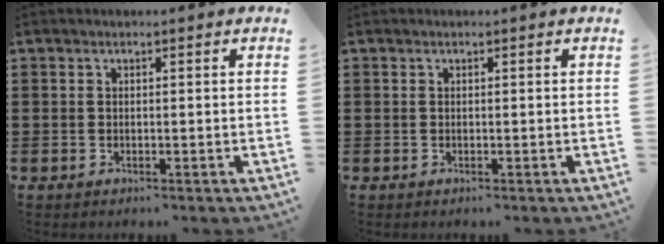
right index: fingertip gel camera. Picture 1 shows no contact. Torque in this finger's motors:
{"motor_torque": [0.13, 0.06, 0.00, 0.00]}